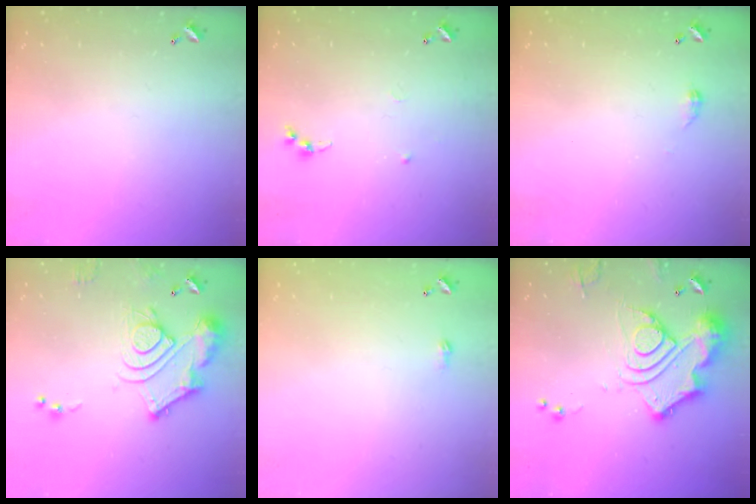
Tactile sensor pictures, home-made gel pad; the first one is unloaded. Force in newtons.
{"total": 7.0, "press": 7.0, "slide": 0.7}
{"total": 2.8, "press": 2.7, "slide": 0.5}
{"total": 15.8, "press": 15.7, "slide": 1.8}
{"total": 2.3, "press": 2.3, "slide": 0.4}
{"total": 17.0, "press": 16.9, "slide": 1.8}